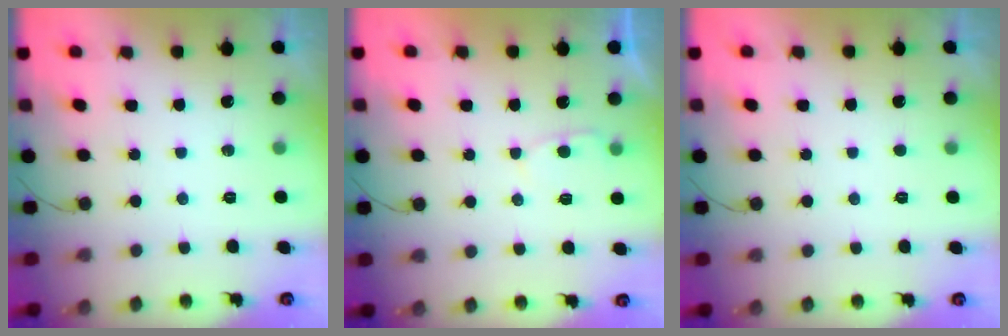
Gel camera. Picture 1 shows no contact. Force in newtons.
{"total": 2.7, "press": 2.7, "slide": 0.4}
{"total": 1.6, "press": 1.6, "slide": 0.2}